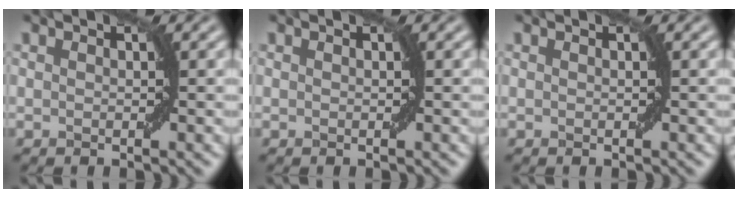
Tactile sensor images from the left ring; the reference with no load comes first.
{"total": 0.0}
{"total": 0.0}